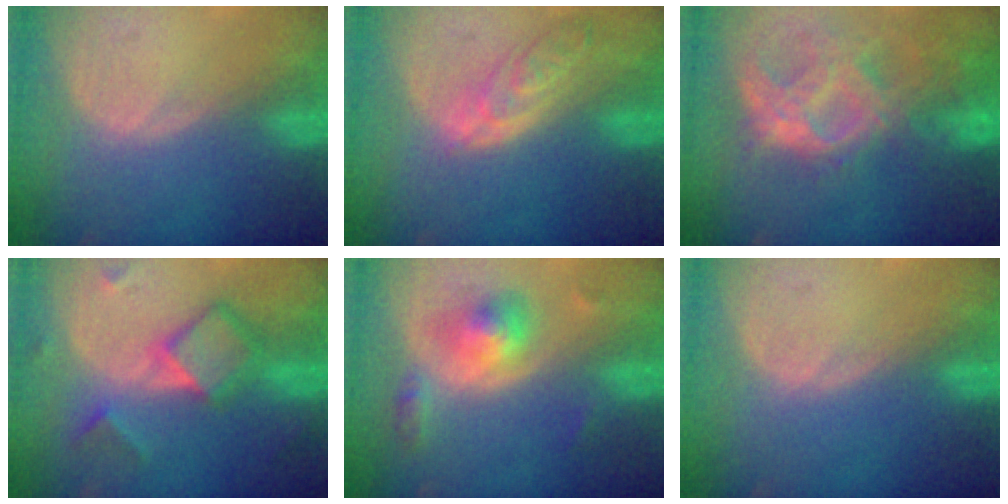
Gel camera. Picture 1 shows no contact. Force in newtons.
{"total": 5.9, "press": 5.4, "slide": 2.5}
{"total": 10.9, "press": 9.3, "slide": 5.7}
{"total": 7.1, "press": 7.1, "slide": 0.5}
{"total": 5.1, "press": 5.0, "slide": 1.1}
{"total": 0.0}